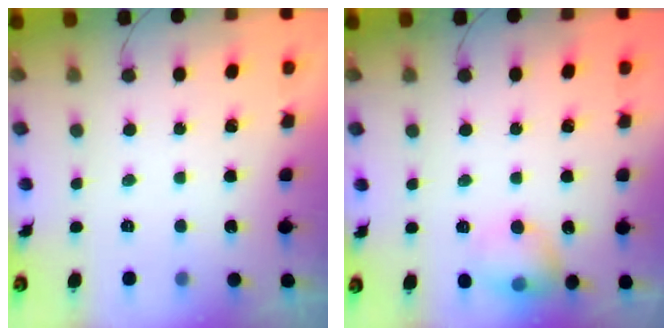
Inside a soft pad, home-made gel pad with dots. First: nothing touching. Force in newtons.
{"total": 9.7, "press": 9.6, "slide": 1.4}